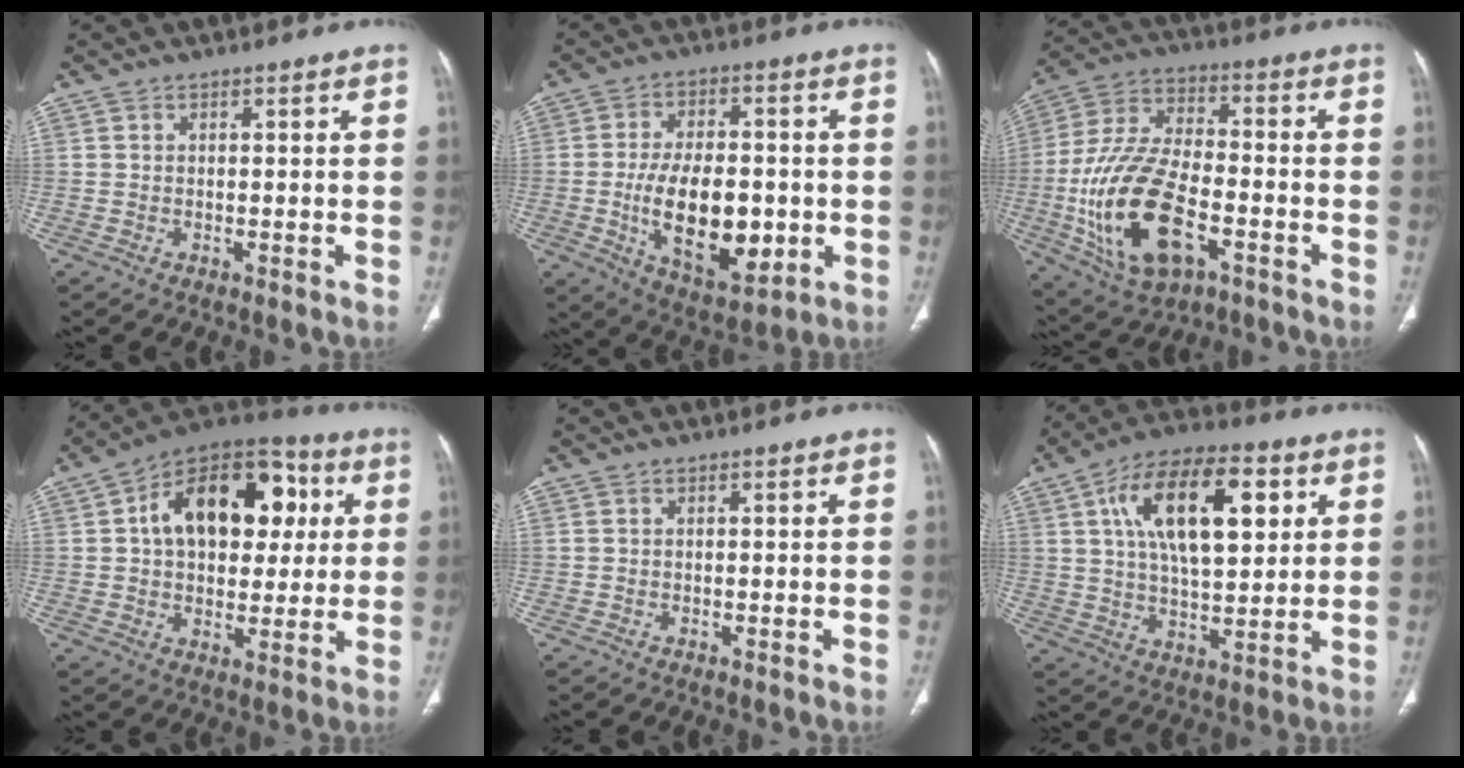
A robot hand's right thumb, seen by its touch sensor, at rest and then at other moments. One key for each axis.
{"total": 16.9, "fx": -2.8, "fy": 9.0, "fz": 14.1, "tx": -0.209, "ty": 0.001, "tz": -0.029}
{"total": 20.9, "fx": -6.6, "fy": 10.6, "fz": 16.7, "tx": -0.335, "ty": 0.023, "tz": -0.109}
{"total": 20.5, "fx": 4.4, "fy": 13.1, "fz": 15.1, "tx": -0.189, "ty": 0.023, "tz": 0.061}
{"total": 0.0}
{"total": 19.2, "fx": 6.1, "fy": 9.0, "fz": 15.9, "tx": -0.242, "ty": -0.003, "tz": 0.101}